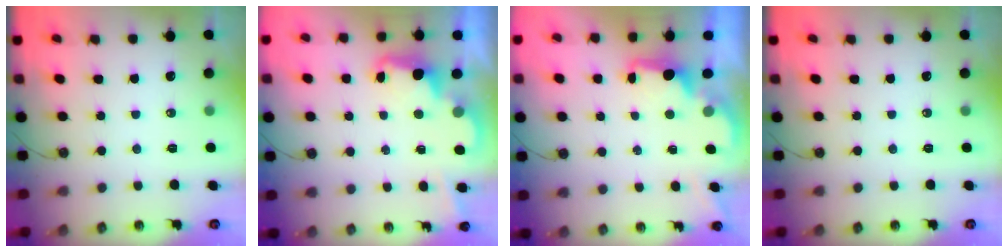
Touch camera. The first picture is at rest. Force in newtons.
{"total": 2.5, "press": 2.5, "slide": 0.6}
{"total": 1.9, "press": 1.8, "slide": 0.8}
{"total": 0.0}